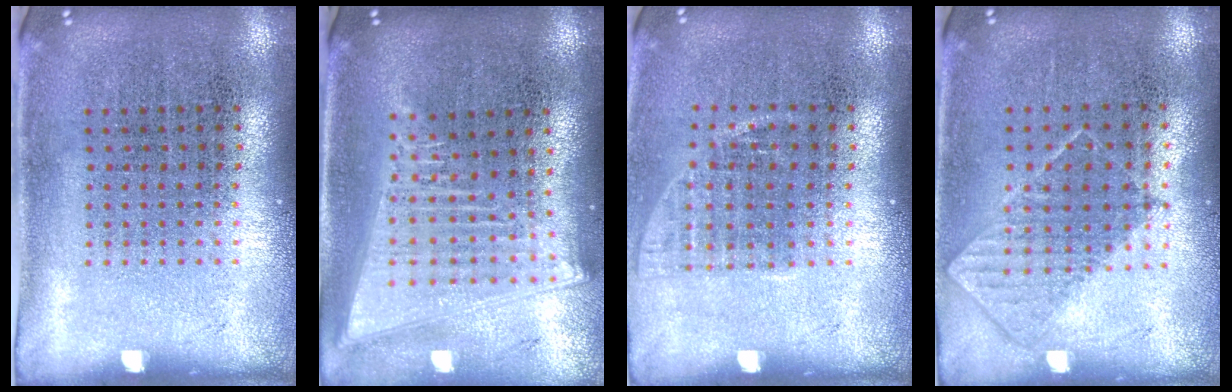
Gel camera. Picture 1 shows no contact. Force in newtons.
{"total": 2.1, "press": 1.8, "slide": 1.1}
{"total": 1.0, "press": 0.9, "slide": 0.4}
{"total": 0.7, "press": 0.7, "slide": 0.2}